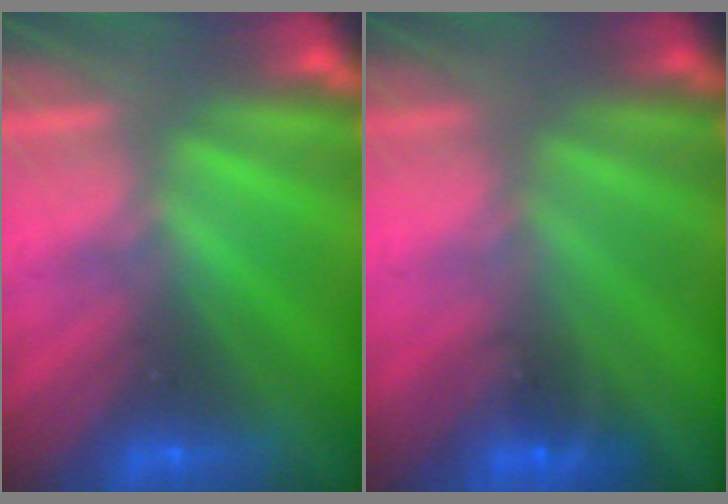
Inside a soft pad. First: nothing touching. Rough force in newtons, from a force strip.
{"total": 1.3}